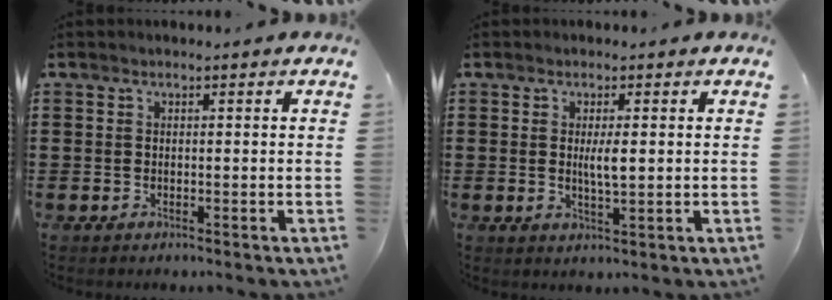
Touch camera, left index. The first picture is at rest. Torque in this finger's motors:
{"motor_torque": [0.77, 0.00, 0.17, 0.07]}